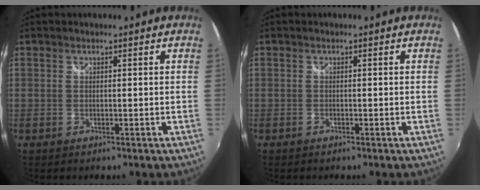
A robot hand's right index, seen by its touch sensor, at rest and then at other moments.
{"total": 0.7, "force": [-0.6, 0.2, 0.0], "torque": [-0.002, -0.004, -0.013]}